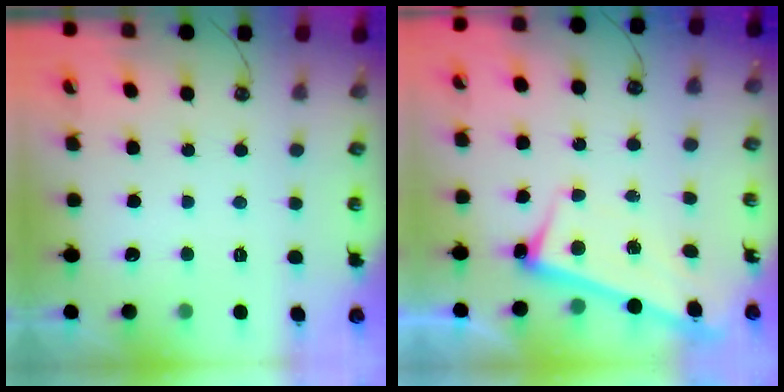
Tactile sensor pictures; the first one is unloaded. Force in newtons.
{"total": 2.8, "press": 2.8, "slide": 0.4}